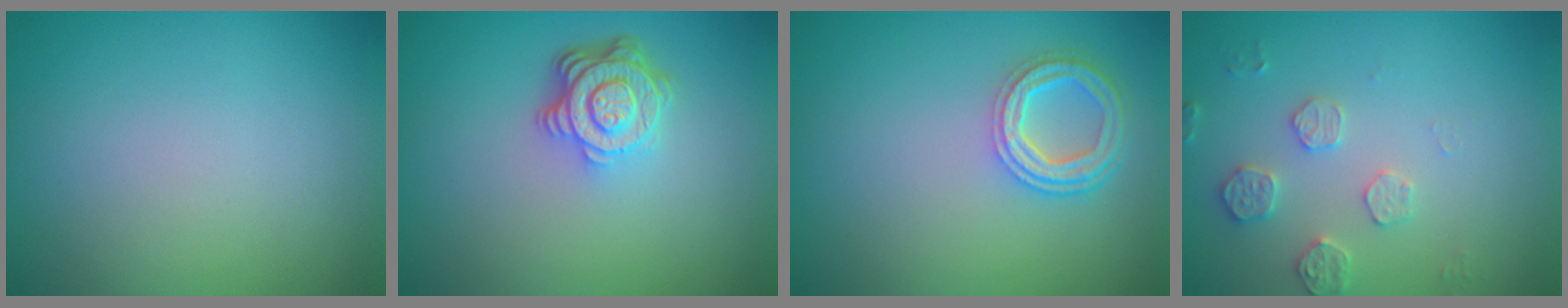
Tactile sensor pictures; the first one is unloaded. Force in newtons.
{"total": 4.6, "press": 3.4, "slide": 3.0}
{"total": 4.1, "press": 3.2, "slide": 2.5}
{"total": 2.5, "press": 2.5, "slide": 0.5}